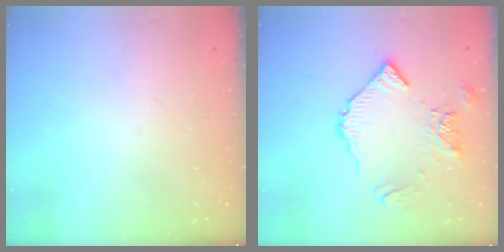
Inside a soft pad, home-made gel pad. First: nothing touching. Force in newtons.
{"total": 11.1, "press": 11.0, "slide": 1.4}